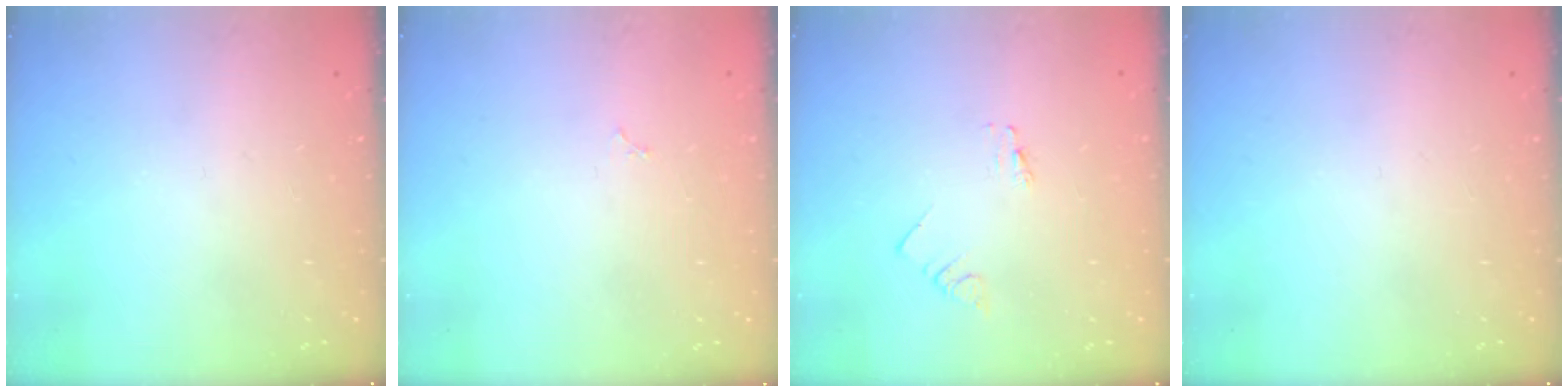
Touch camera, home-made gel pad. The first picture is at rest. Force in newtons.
{"total": 2.9, "press": 2.9, "slide": 0.4}
{"total": 0.0}
{"total": 0.0}